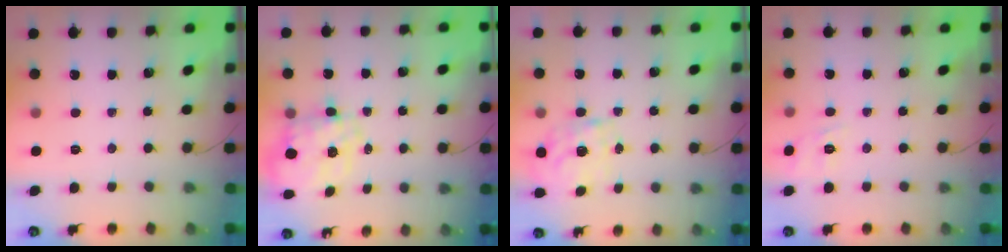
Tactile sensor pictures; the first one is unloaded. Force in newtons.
{"total": 3.7, "press": 3.2, "slide": 1.9}
{"total": 1.3, "press": 1.1, "slide": 0.6}
{"total": 2.1, "press": 0.8, "slide": 1.9}